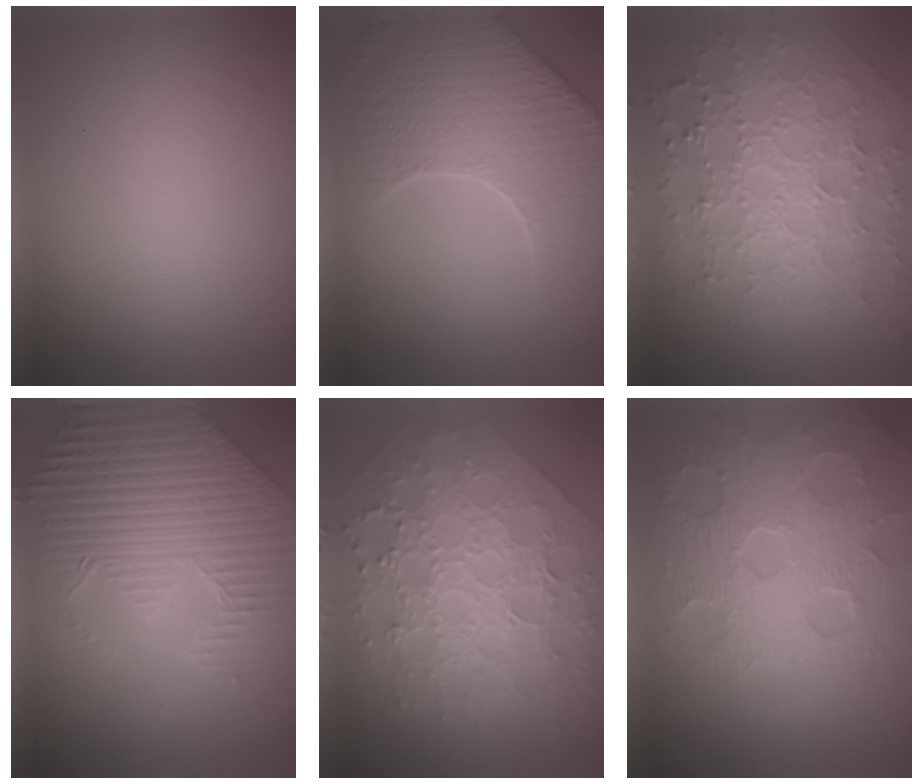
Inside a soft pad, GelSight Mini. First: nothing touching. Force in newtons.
{"total": 6.5, "press": 5.6, "slide": 3.3}
{"total": 7.5, "press": 5.4, "slide": 5.3}
{"total": 8.9, "press": 6.3, "slide": 6.2}
{"total": 8.4, "press": 6.1, "slide": 5.8}
{"total": 8.2, "press": 5.8, "slide": 5.8}